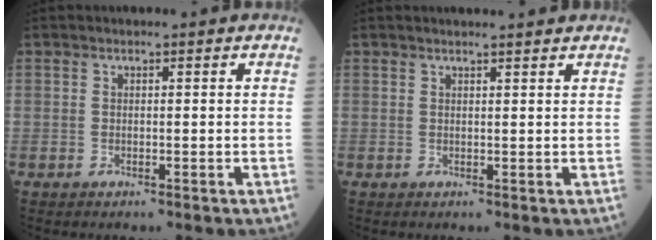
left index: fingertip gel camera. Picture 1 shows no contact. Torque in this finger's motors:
{"motor_torque": [0.24, -0.32, -0.05, -0.01]}